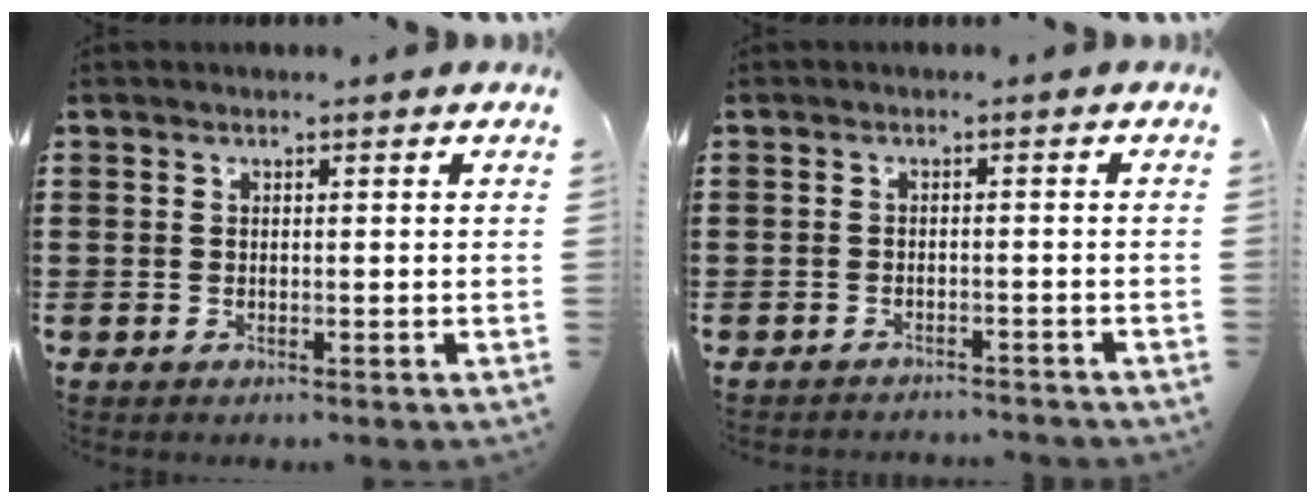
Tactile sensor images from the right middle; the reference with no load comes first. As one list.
[{"total": 1.4, "force": [-1.4, 0.0, 0.1], "torque": [-0.006, 0.002, -0.030]}]